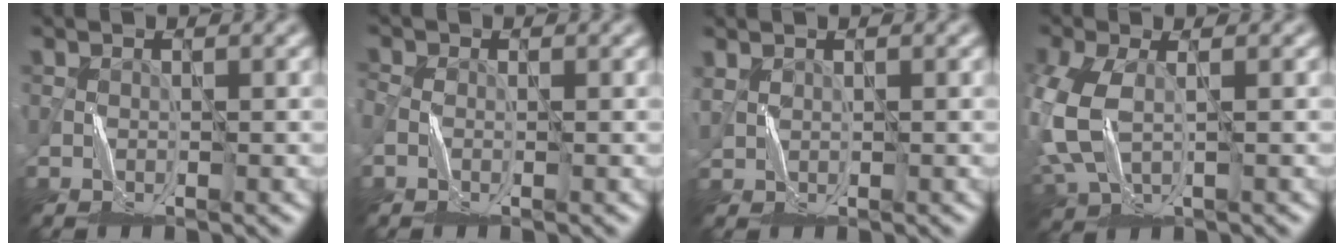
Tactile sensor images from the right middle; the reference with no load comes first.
{"total": 1.0, "force": [-0.4, 0.7, 0.6], "torque": [-0.011, 0.001, -0.011]}
{"total": 1.1, "force": [0.8, 0.6, 0.4], "torque": [-0.013, 0.001, 0.021]}
{"total": 6.4, "force": [-0.4, 3.9, 5.1], "torque": [-0.150, -0.007, -0.004]}